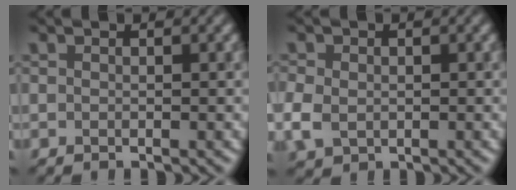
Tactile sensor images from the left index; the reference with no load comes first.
{"total": 3.2, "force": [-0.5, 2.6, 1.8], "torque": [-0.051, -0.006, -0.010]}